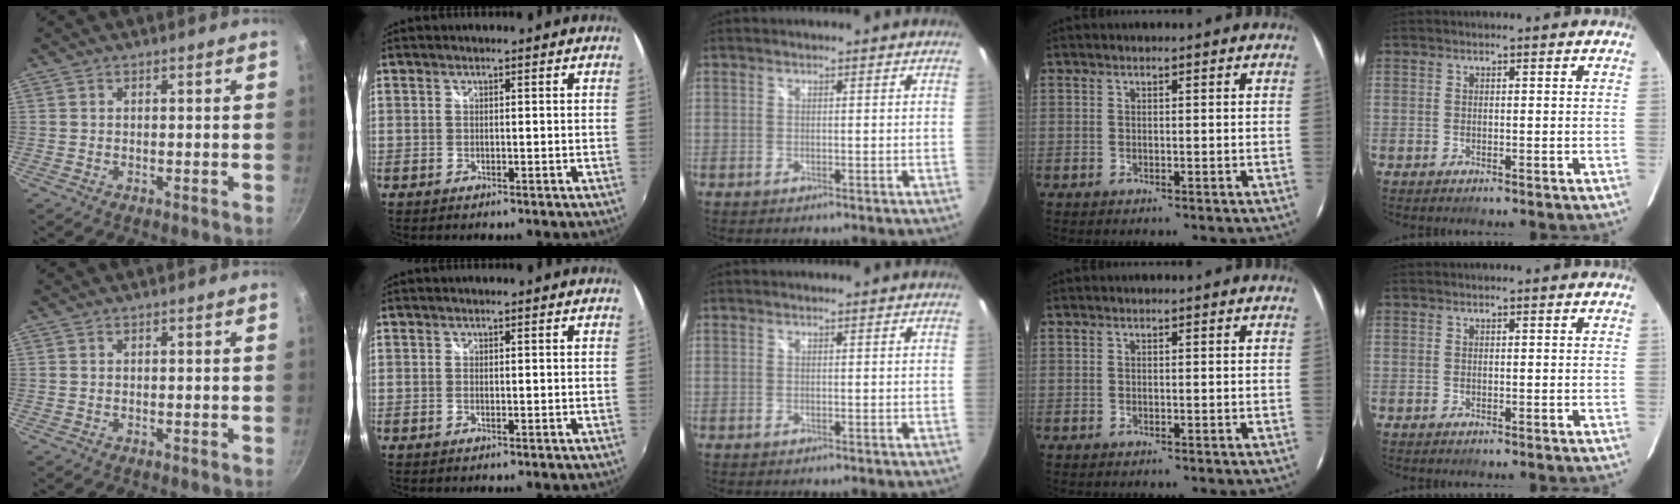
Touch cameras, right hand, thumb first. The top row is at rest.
{}